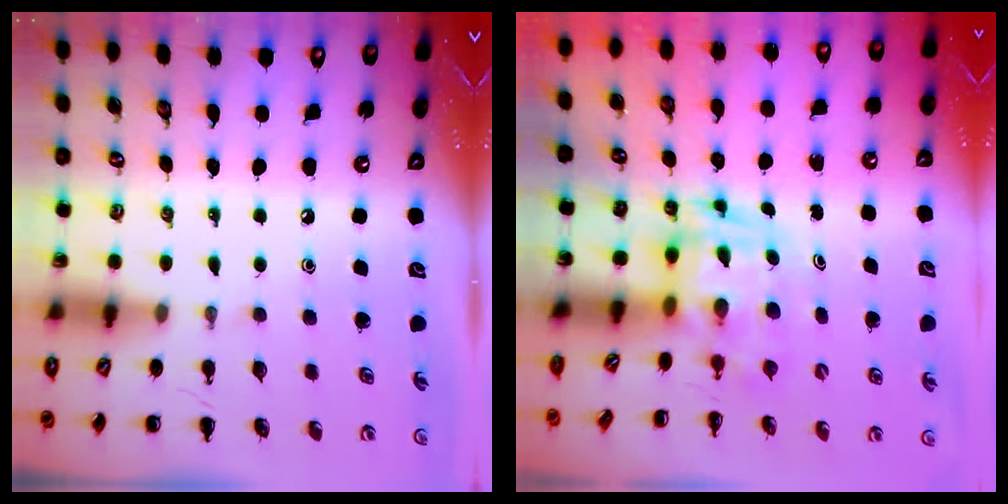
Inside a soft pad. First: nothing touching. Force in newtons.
{"total": 3.4, "press": 3.4, "slide": 0.6}